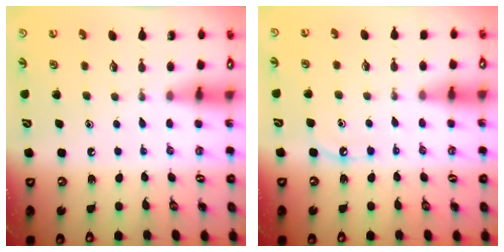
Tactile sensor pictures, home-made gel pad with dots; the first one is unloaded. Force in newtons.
{"total": 5.4, "press": 5.3, "slide": 0.6}